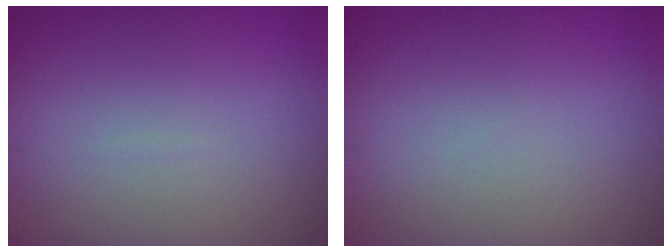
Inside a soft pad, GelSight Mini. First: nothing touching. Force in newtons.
{"total": 0.0}